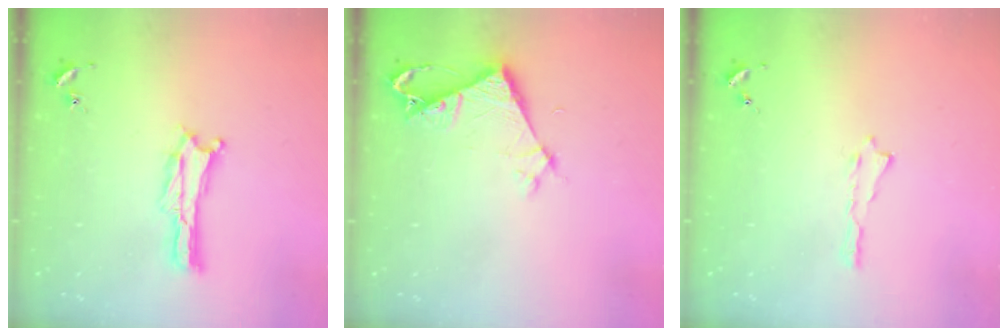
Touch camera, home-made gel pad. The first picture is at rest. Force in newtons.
{"total": 5.1, "press": 5.1, "slide": 0.4}
{"total": 0.0}